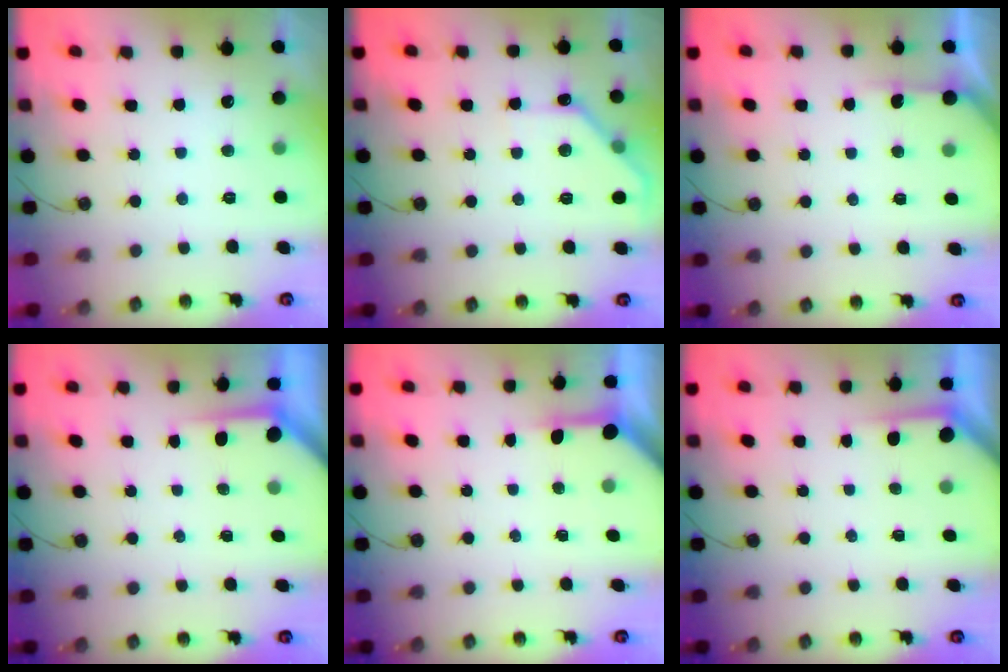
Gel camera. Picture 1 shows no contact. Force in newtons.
{"total": 9.0, "press": 9.0, "slide": 0.5}
{"total": 3.8, "press": 3.7, "slide": 0.4}
{"total": 3.7, "press": 3.7, "slide": 0.4}
{"total": 3.5, "press": 3.4, "slide": 0.4}
{"total": 2.0, "press": 2.0, "slide": 0.2}